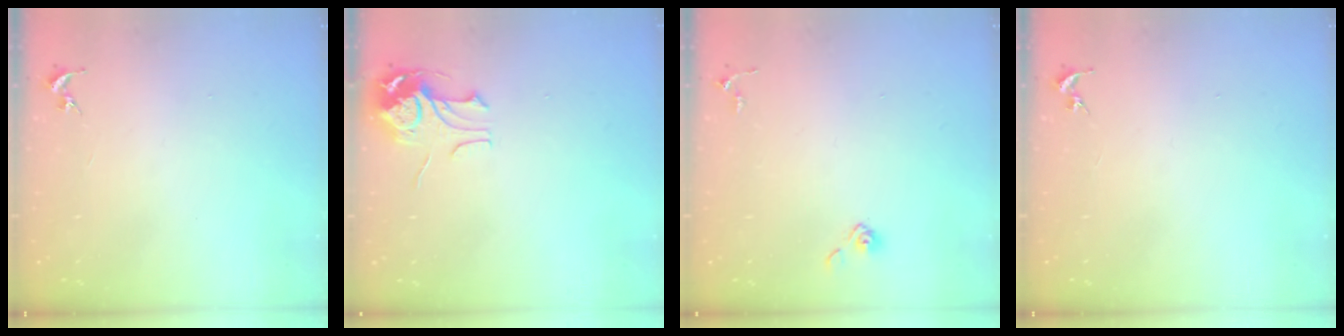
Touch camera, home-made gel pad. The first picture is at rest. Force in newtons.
{"total": 8.3, "press": 8.3, "slide": 0.8}
{"total": 4.0, "press": 4.0, "slide": 0.4}
{"total": 0.0}